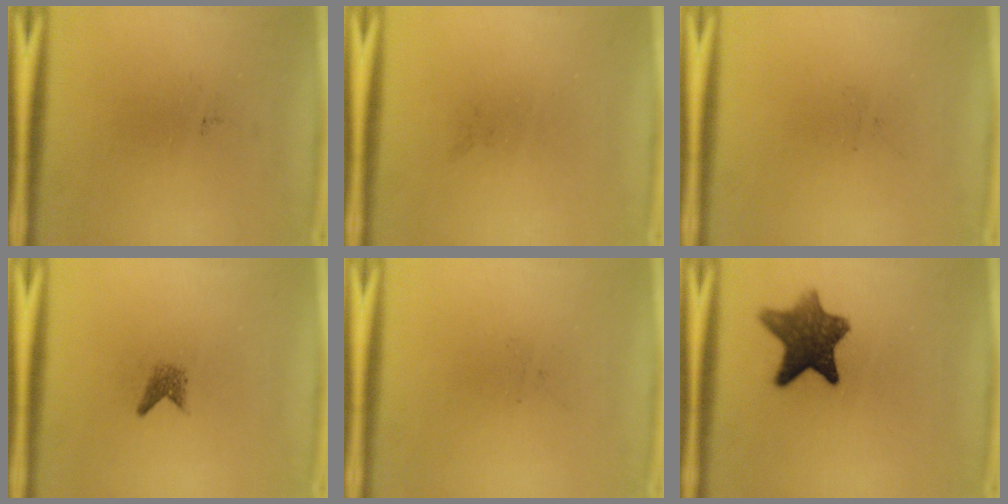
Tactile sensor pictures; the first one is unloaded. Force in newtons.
{"total": 0.0}
{"total": 0.0}
{"total": 1.5}
{"total": 0.0}
{"total": 9.2}